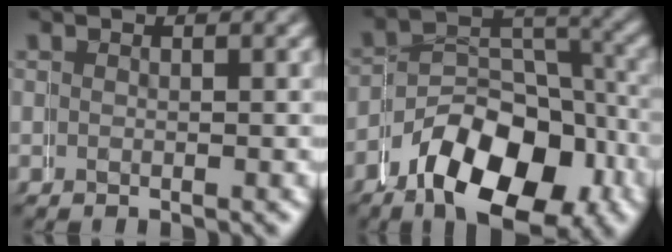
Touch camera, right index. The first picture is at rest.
{"total": 11.2, "force": [-5.3, 6.7, 7.3], "torque": [-0.106, -0.034, -0.075]}